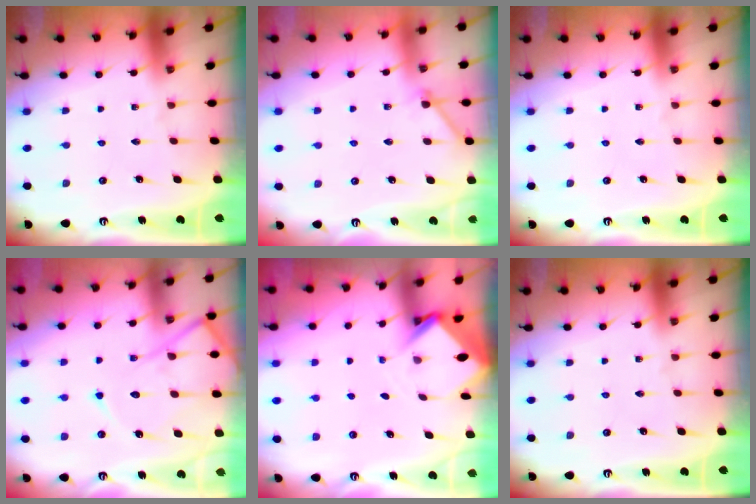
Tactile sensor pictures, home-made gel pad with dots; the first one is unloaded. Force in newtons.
{"total": 3.1, "press": 3.1, "slide": 0.4}
{"total": 0.0}
{"total": 13.4, "press": 13.4, "slide": 1.2}
{"total": 2.9, "press": 2.9, "slide": 0.2}
{"total": 0.0}